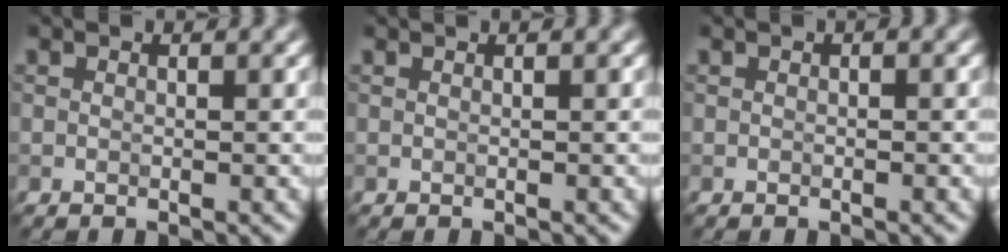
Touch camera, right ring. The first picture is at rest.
{"total": 0.8, "force": [0.4, 0.2, 0.6], "torque": [-0.009, 0.004, -0.001]}
{"total": 0.5, "force": [0.1, 0.2, 0.5], "torque": [-0.007, 0.002, 0.002]}